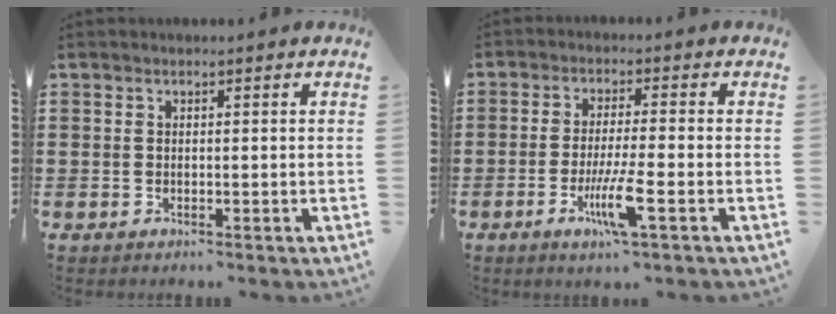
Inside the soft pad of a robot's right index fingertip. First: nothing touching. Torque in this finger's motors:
{"motor_torque": [1.56, 0.58, 0.49, 0.15]}